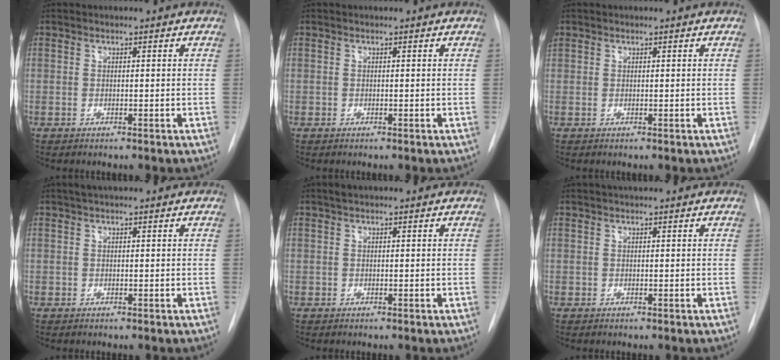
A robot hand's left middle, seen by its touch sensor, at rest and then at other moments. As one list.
[{"total": 0.0}, {"total": 0.9, "force": [0.5, 0.8, 0.2], "torque": [-0.004, 0.017, 0.011]}, {"total": 1.9, "force": [1.4, 0.7, 1.0], "torque": [-0.012, 0.023, 0.022]}, {"total": 1.0, "force": [0.7, 0.5, 0.5], "torque": [-0.006, 0.016, 0.011]}, {"total": 1.3, "force": [1.1, 0.4, 0.6], "torque": [-0.006, 0.022, 0.018]}]